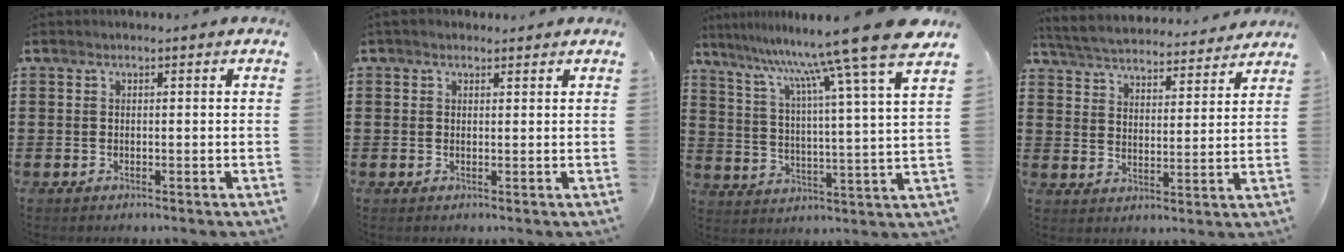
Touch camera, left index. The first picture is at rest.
{"total": 1.1, "force": [0.8, 0.8, 0.1], "torque": [-0.005, 0.006, 0.016]}
{"total": 13.8, "force": [11.4, -1.4, 7.6], "torque": [-0.171, -0.075, 0.178]}
{"total": 4.8, "force": [4.8, 0.3, 0.3], "torque": [-0.033, -0.033, 0.081]}